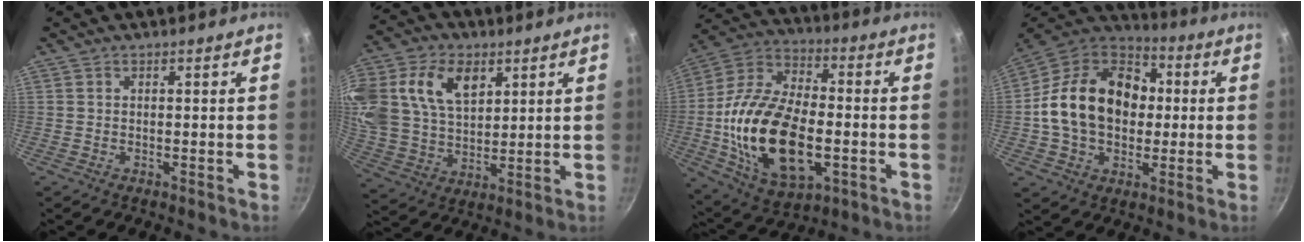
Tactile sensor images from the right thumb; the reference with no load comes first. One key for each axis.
{"total": 21.2, "fx": 8.1, "fy": 14.5, "fz": 13.2, "tx": -0.277, "ty": 0.009, "tz": 0.155}
{"total": 25.1, "fx": -4.1, "fy": 14.1, "fz": 20.3, "tx": -0.375, "ty": 0.023, "tz": -0.069}
{"total": 21.8, "fx": 1.0, "fy": 16.2, "fz": 14.5, "tx": -0.222, "ty": 0.035, "tz": 0.007}